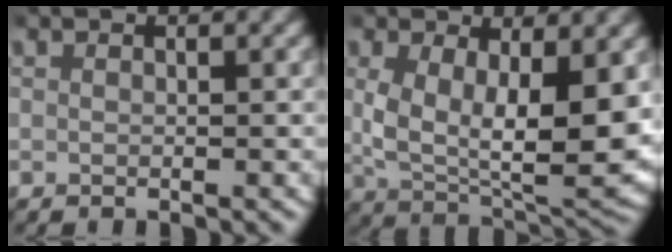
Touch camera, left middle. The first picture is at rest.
{"total": 9.0, "force": [0.7, 4.6, 7.7], "torque": [-0.140, -0.029, 0.023]}